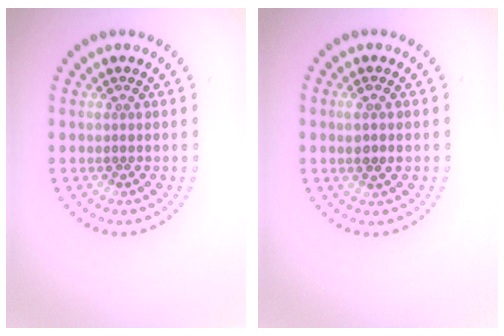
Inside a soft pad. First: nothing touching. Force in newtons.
{"total": 1.3, "press": 1.2, "slide": 0.5}